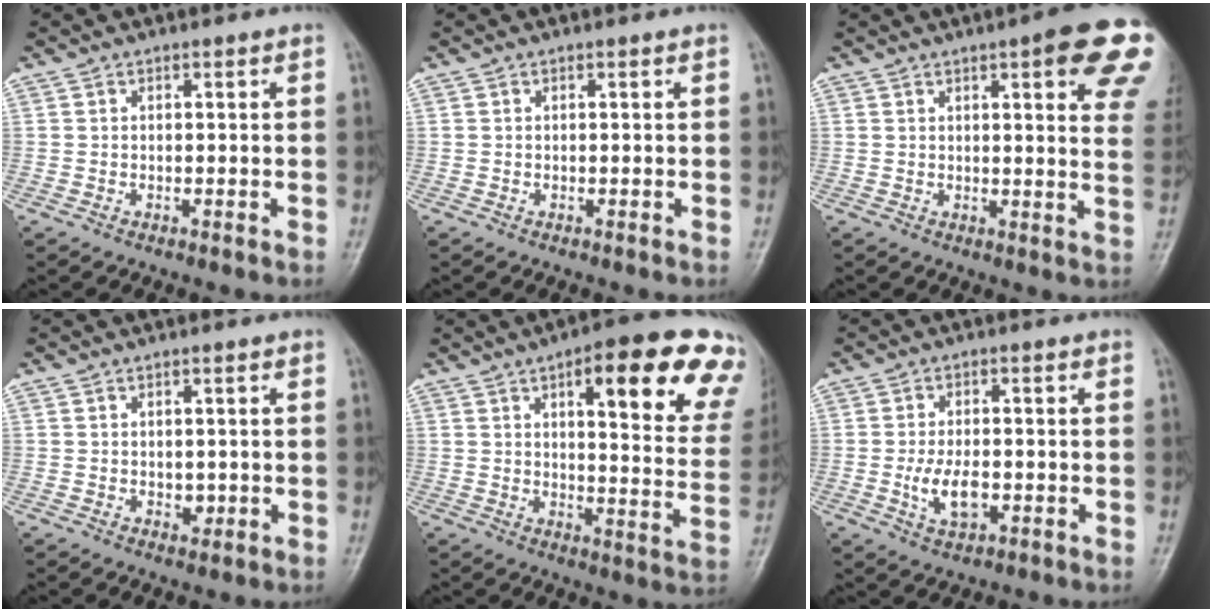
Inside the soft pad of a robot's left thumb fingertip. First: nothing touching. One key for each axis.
{"total": 0.0}
{"total": 15.8, "fx": 7.5, "fy": 3.9, "fz": 13.4, "tx": -0.138, "ty": -0.022, "tz": 0.079}
{"total": 2.3, "fx": -0.2, "fy": 1.6, "fz": 1.6, "tx": -0.011, "ty": -0.002, "tz": 0.001}
{"total": 22.0, "fx": 11.0, "fy": 6.3, "fz": 18.1, "tx": -0.200, "ty": -0.030, "tz": 0.135}
{"total": 6.1, "fx": -1.4, "fy": 3.2, "fz": 5.0, "tx": -0.093, "ty": 0.002, "tz": -0.022}